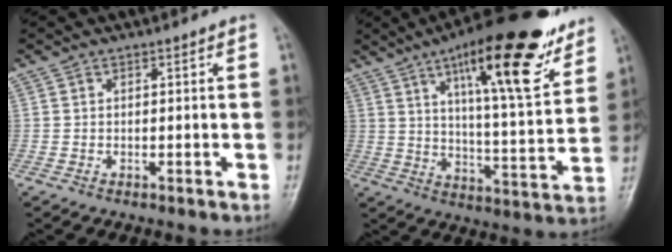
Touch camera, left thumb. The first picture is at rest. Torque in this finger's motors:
{"motor_torque": [0.24, 0.48, 1.77, -1.00, 0.15]}